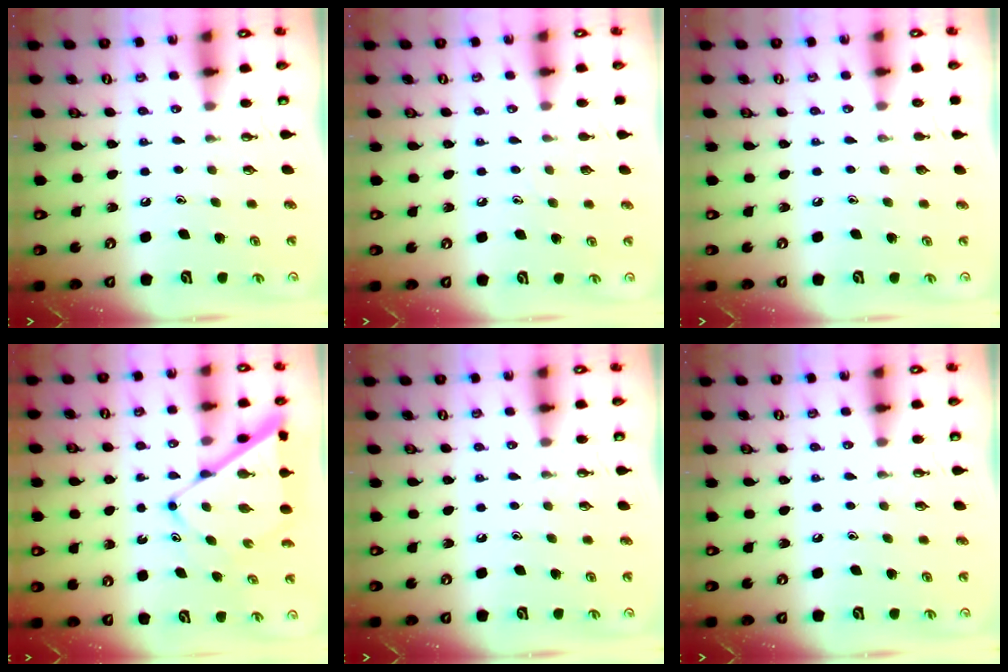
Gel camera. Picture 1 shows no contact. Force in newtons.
{"total": 4.4, "press": 4.4, "slide": 0.5}
{"total": 0.0}
{"total": 10.0, "press": 10.0, "slide": 0.7}
{"total": 0.0}
{"total": 0.0}